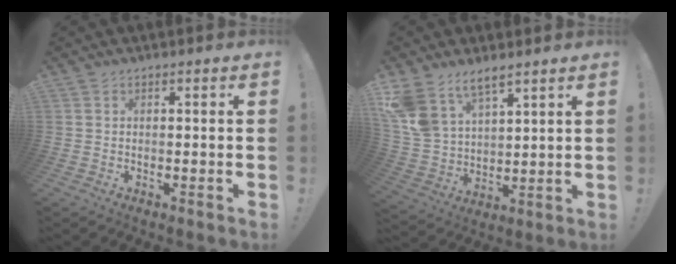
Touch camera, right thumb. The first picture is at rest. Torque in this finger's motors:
{"motor_torque": [0.22, 0.45, 1.10, 0.87, 0.10]}